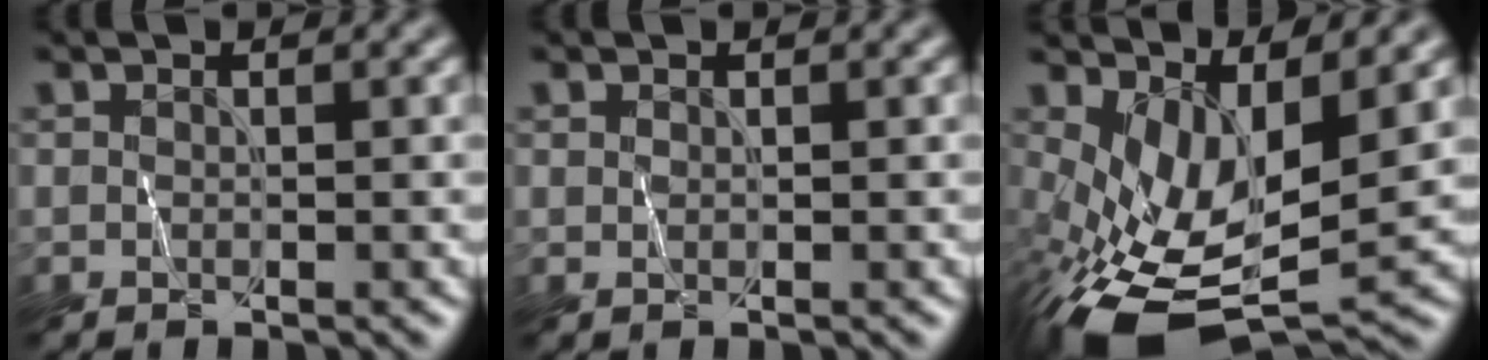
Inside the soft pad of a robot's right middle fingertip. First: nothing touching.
{"total": 0.0}
{"total": 10.1, "force": [-0.9, 5.1, 8.6], "torque": [-0.179, -0.026, -0.007]}